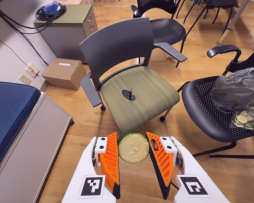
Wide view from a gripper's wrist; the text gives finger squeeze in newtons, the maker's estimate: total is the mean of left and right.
{"total": 9.3, "left": 9.3, "right": 9.3}